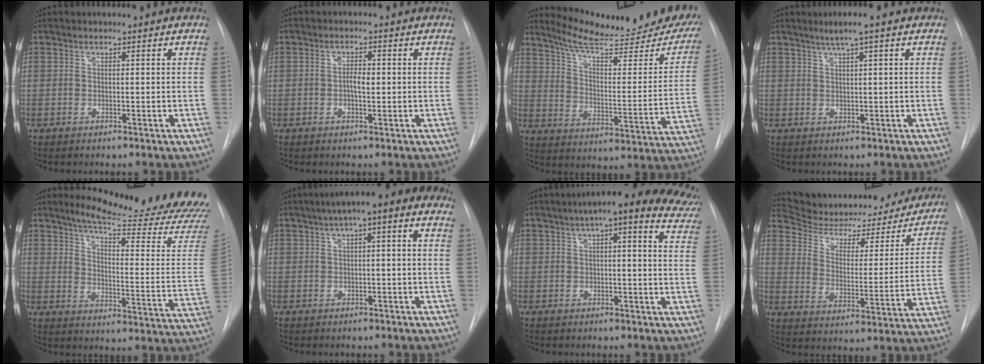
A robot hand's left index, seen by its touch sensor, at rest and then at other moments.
{"total": 2.3, "force": [-0.3, 0.8, 2.1], "torque": [-0.034, 0.004, -0.004]}
{"total": 24.7, "force": [21.8, 3.8, 11.0], "torque": [-0.161, -0.070, 0.283]}
{"total": 3.8, "force": [2.2, -0.3, 3.1], "torque": [-0.058, 0.009, 0.039]}
{"total": 25.0, "force": [23.0, 1.3, 9.9], "torque": [-0.137, -0.121, 0.276]}
{"total": 8.4, "force": [3.3, 2.1, 7.4], "torque": [-0.106, 0.044, 0.036]}
{"total": 18.3, "force": [13.8, 4.1, 11.3], "torque": [-0.159, 0.041, 0.156]}
{"total": 25.3, "force": [23.1, 6.1, 8.5], "torque": [-0.120, -0.038, 0.299]}